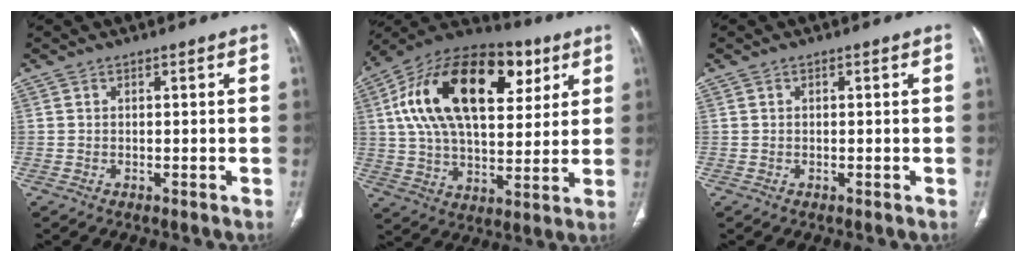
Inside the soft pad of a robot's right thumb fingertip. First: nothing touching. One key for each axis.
{"total": 28.2, "fx": 9.1, "fy": 15.6, "fz": 21.6, "tx": -0.367, "ty": 0.016, "tz": 0.148}
{"total": 0.0}